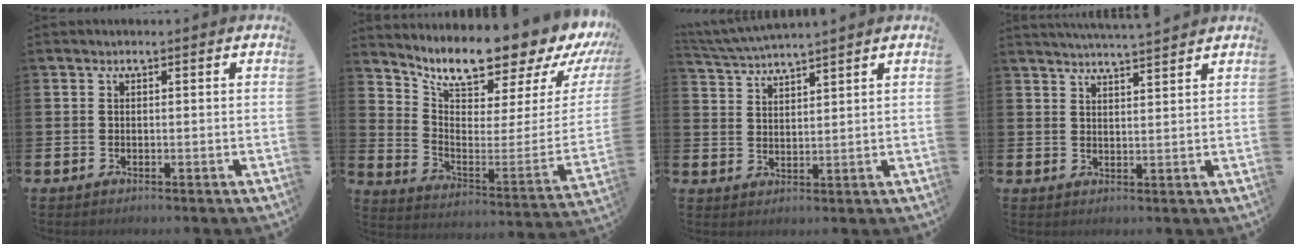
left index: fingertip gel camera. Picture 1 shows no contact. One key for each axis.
{"total": 10.1, "fx": 9.3, "fy": 2.5, "fz": 2.9, "tx": -0.063, "ty": -0.095, "tz": 0.149}
{"total": 3.9, "fx": 3.9, "fy": -0.5, "fz": 0.2, "tx": -0.018, "ty": -0.020, "tz": 0.069}
{"total": 3.8, "fx": 3.8, "fy": -0.6, "fz": 0.1, "tx": -0.003, "ty": -0.022, "tz": 0.067}